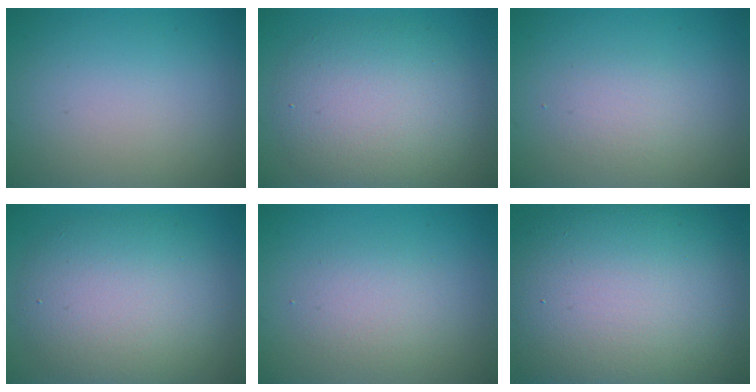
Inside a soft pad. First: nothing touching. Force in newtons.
{"total": 6.5, "press": 6.5, "slide": 0.5}
{"total": 1.6, "press": 1.6, "slide": 0.2}
{"total": 7.8, "press": 7.7, "slide": 0.6}
{"total": 2.2, "press": 2.2, "slide": 0.1}
{"total": 16.3, "press": 16.3, "slide": 1.1}